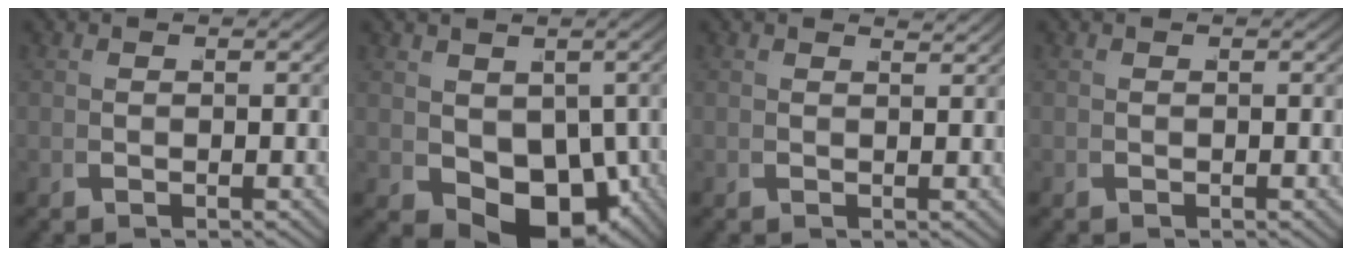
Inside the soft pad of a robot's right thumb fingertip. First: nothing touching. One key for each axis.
{"total": 8.3, "fx": -1.7, "fy": 5.6, "fz": 5.9, "tx": -0.106, "ty": -0.053, "tz": 0.006}
{"total": 1.2, "fx": 1.1, "fy": 0.2, "fz": 0.5, "tx": -0.009, "ty": 0.000, "tz": 0.017}
{"total": 0.0}